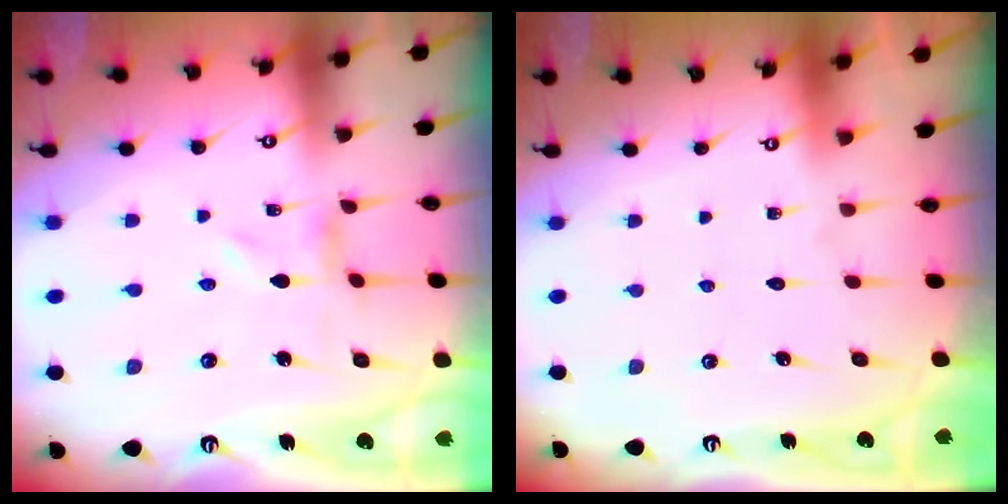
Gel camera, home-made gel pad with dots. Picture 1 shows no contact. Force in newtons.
{"total": 1.8, "press": 1.8, "slide": 0.1}